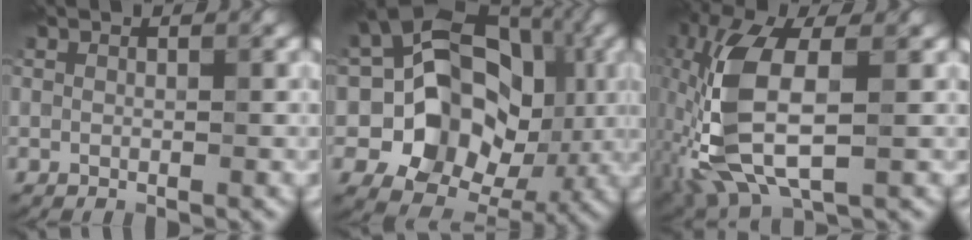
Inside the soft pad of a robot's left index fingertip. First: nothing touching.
{"total": 13.3, "force": [-0.3, 10.7, 7.8], "torque": [-0.099, 0.005, -0.017]}
{"total": 9.6, "force": [-1.7, 4.3, 8.4], "torque": [-0.214, 0.003, -0.041]}